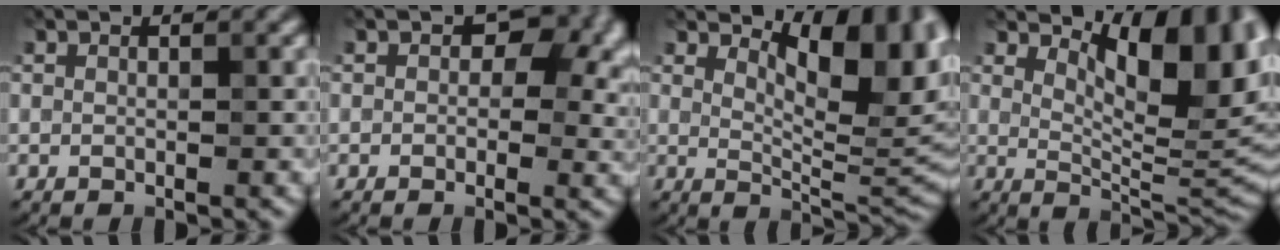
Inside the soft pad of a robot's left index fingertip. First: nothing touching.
{"total": 7.0, "force": [1.5, 5.0, 4.6], "torque": [-0.025, 0.006, 0.009]}
{"total": 8.0, "force": [3.4, 3.7, 6.3], "torque": [-0.090, -0.010, 0.051]}
{"total": 8.8, "force": [3.7, 3.8, 7.1], "torque": [-0.101, -0.010, 0.060]}